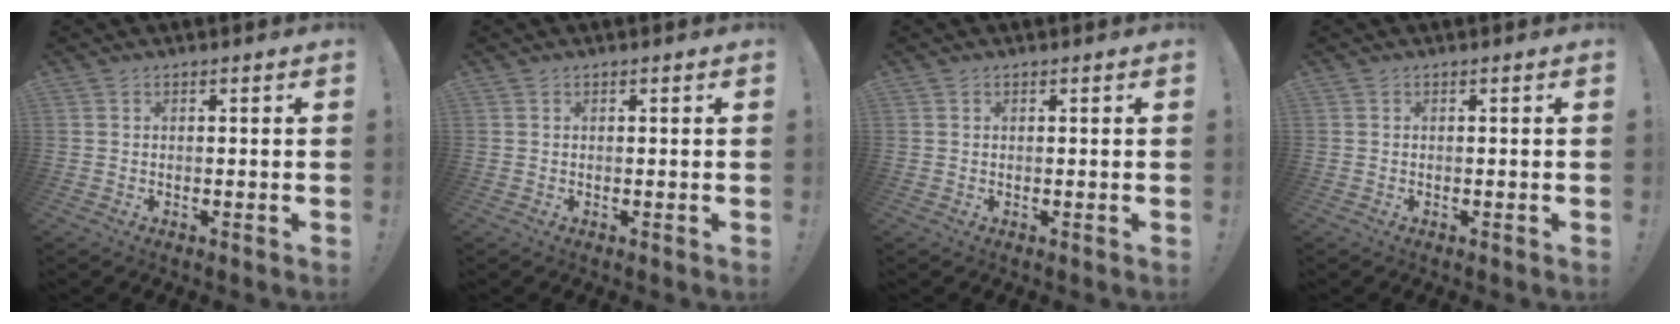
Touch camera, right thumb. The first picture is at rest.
{"total": 0.0}
{"total": 0.0}
{"total": 0.0}